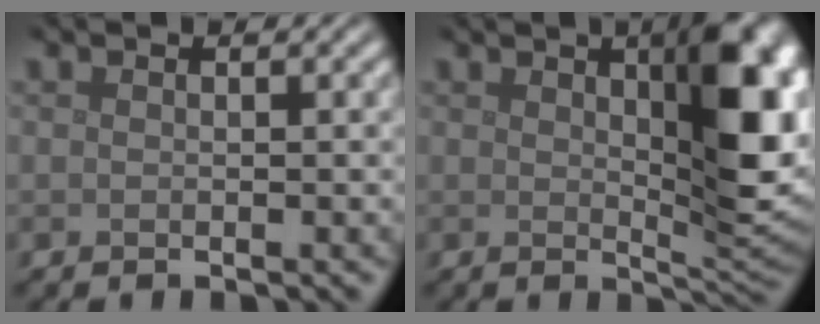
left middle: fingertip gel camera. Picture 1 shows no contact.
{"total": 8.9, "force": [2.5, 3.0, 8.0], "torque": [-0.103, -0.002, 0.043]}